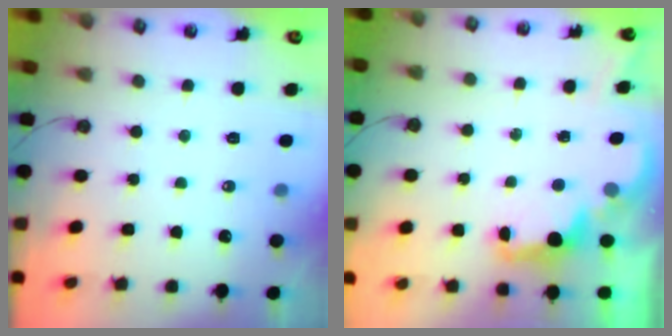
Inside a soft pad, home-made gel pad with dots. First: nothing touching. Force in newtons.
{"total": 2.7, "press": 2.6, "slide": 0.8}